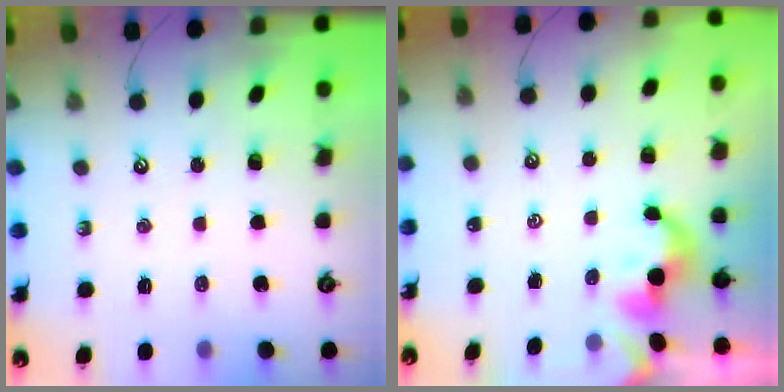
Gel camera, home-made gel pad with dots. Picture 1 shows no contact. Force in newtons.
{"total": 2.2, "press": 2.1, "slide": 0.3}